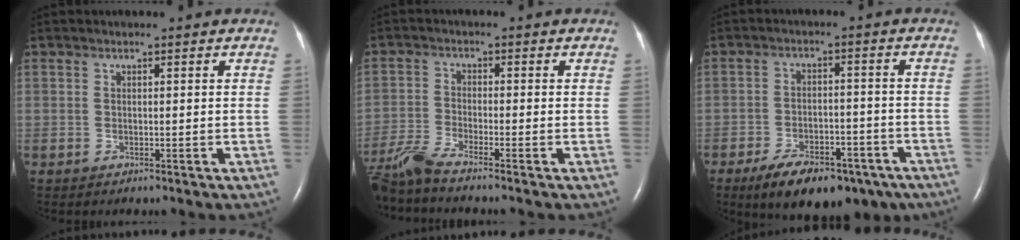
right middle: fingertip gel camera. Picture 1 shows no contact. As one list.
[{"total": 6.4, "force": [-5.7, -1.0, 2.7], "torque": [-0.061, -0.021, -0.111]}, {"total": 13.9, "force": [-9.6, 6.1, 8.0], "torque": [-0.114, 0.001, -0.142]}]